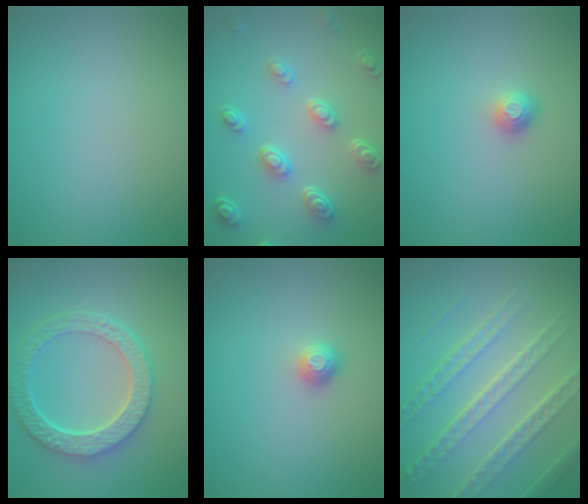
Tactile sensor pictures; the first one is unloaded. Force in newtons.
{"total": 4.7, "press": 3.7, "slide": 2.9}
{"total": 1.1, "press": 1.0, "slide": 0.5}
{"total": 5.6, "press": 4.7, "slide": 3.1}
{"total": 1.1, "press": 1.0, "slide": 0.5}
{"total": 7.4, "press": 5.3, "slide": 5.2}